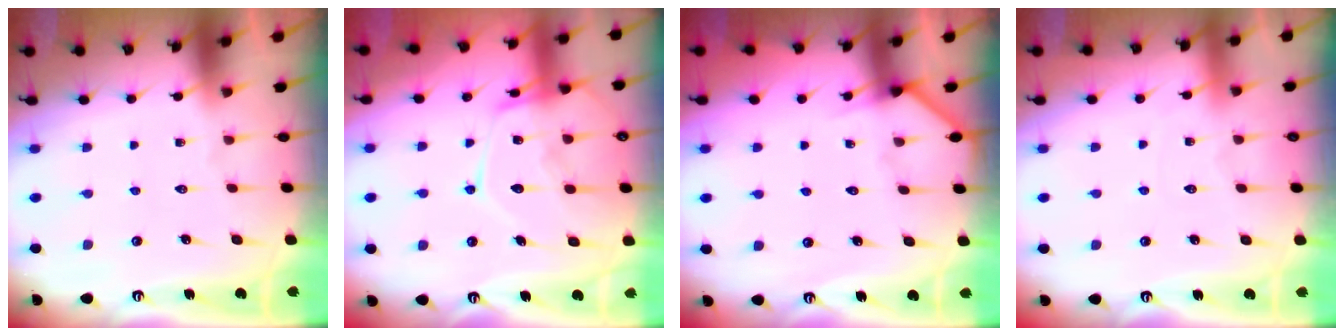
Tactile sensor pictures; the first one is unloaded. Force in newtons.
{"total": 17.3, "press": 17.3, "slide": 1.6}
{"total": 3.0, "press": 3.0, "slide": 0.2}
{"total": 3.7, "press": 3.7, "slide": 0.4}